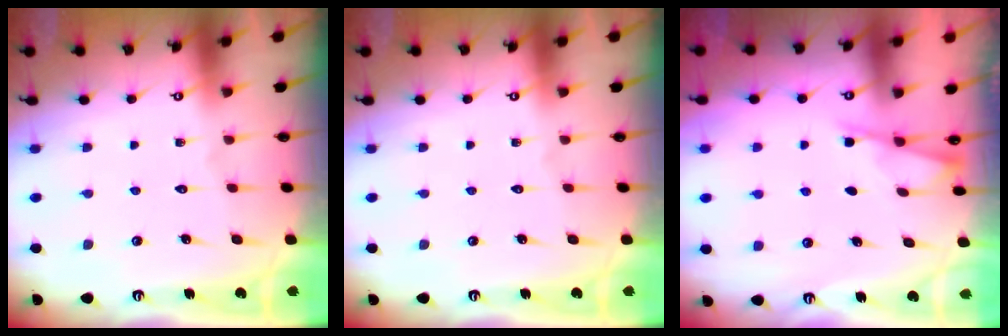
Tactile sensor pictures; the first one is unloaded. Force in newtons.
{"total": 0.0}
{"total": 2.6, "press": 2.6, "slide": 0.4}